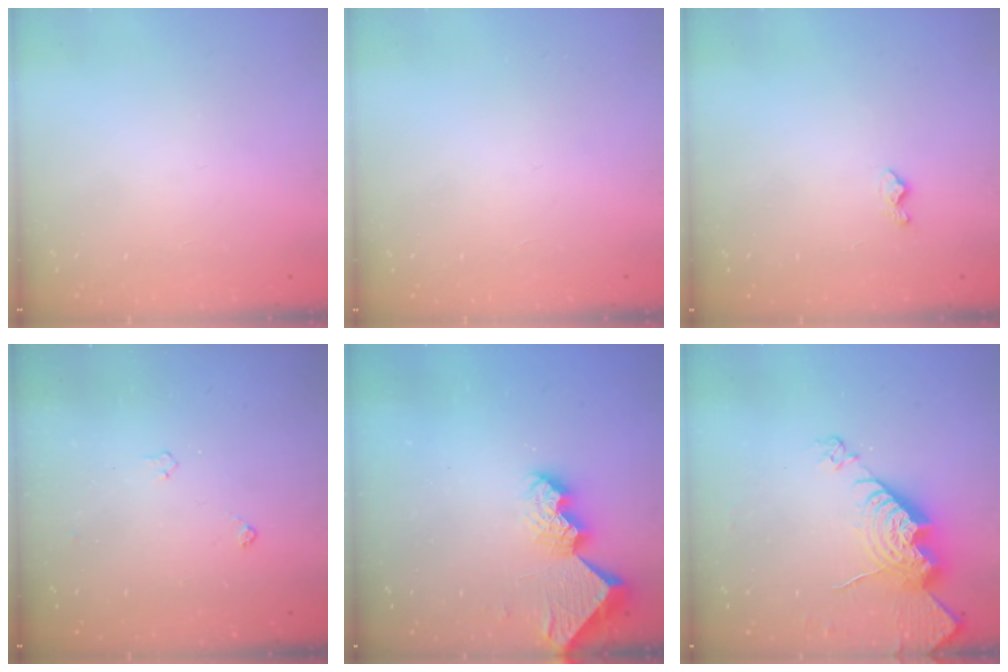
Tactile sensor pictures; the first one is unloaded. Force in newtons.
{"total": 0.0}
{"total": 3.7, "press": 3.7, "slide": 0.4}
{"total": 3.6, "press": 3.6, "slide": 0.6}
{"total": 9.9, "press": 9.9, "slide": 0.7}
{"total": 16.2, "press": 16.1, "slide": 1.7}